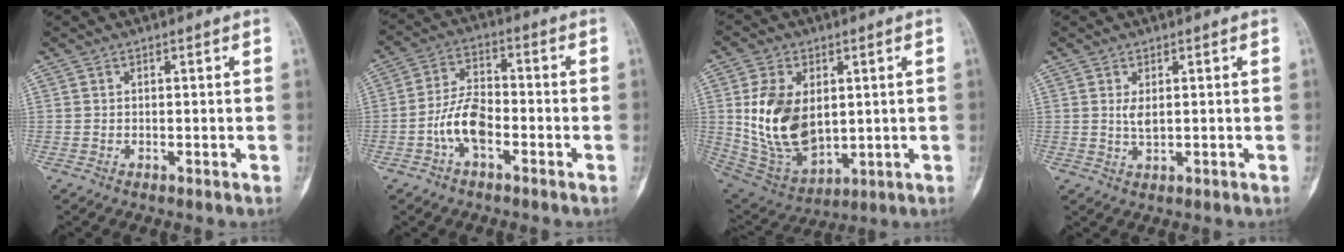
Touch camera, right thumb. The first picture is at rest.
{"total": 8.0, "force": [-3.0, 4.0, 6.2], "torque": [-0.117, 0.029, -0.062]}
{"total": 16.3, "force": [1.9, 10.5, 12.4], "torque": [-0.211, -0.016, 0.058]}
{"total": 2.1, "force": [0.4, 0.8, 1.9], "torque": [-0.035, -0.005, 0.012]}